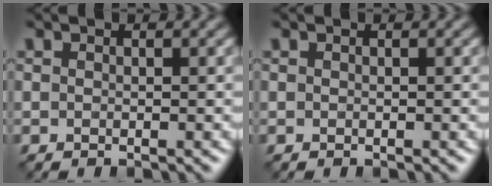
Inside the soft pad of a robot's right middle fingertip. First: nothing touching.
{"total": 0.0}